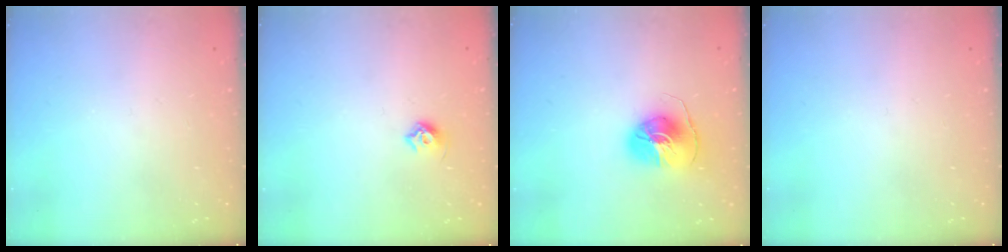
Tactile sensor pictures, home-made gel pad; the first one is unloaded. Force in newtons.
{"total": 5.5, "press": 5.3, "slide": 1.2}
{"total": 8.5, "press": 8.5, "slide": 0.2}
{"total": 0.0}